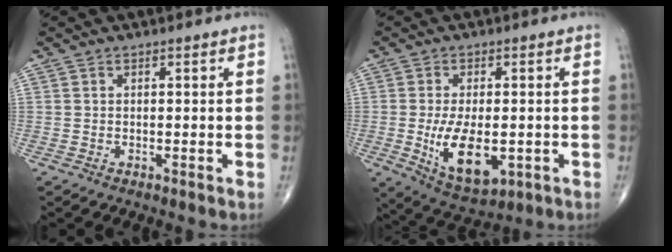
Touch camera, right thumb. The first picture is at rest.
{"total": 11.4, "force": [-2.3, 5.6, 9.6], "torque": [-0.156, -0.013, -0.024]}